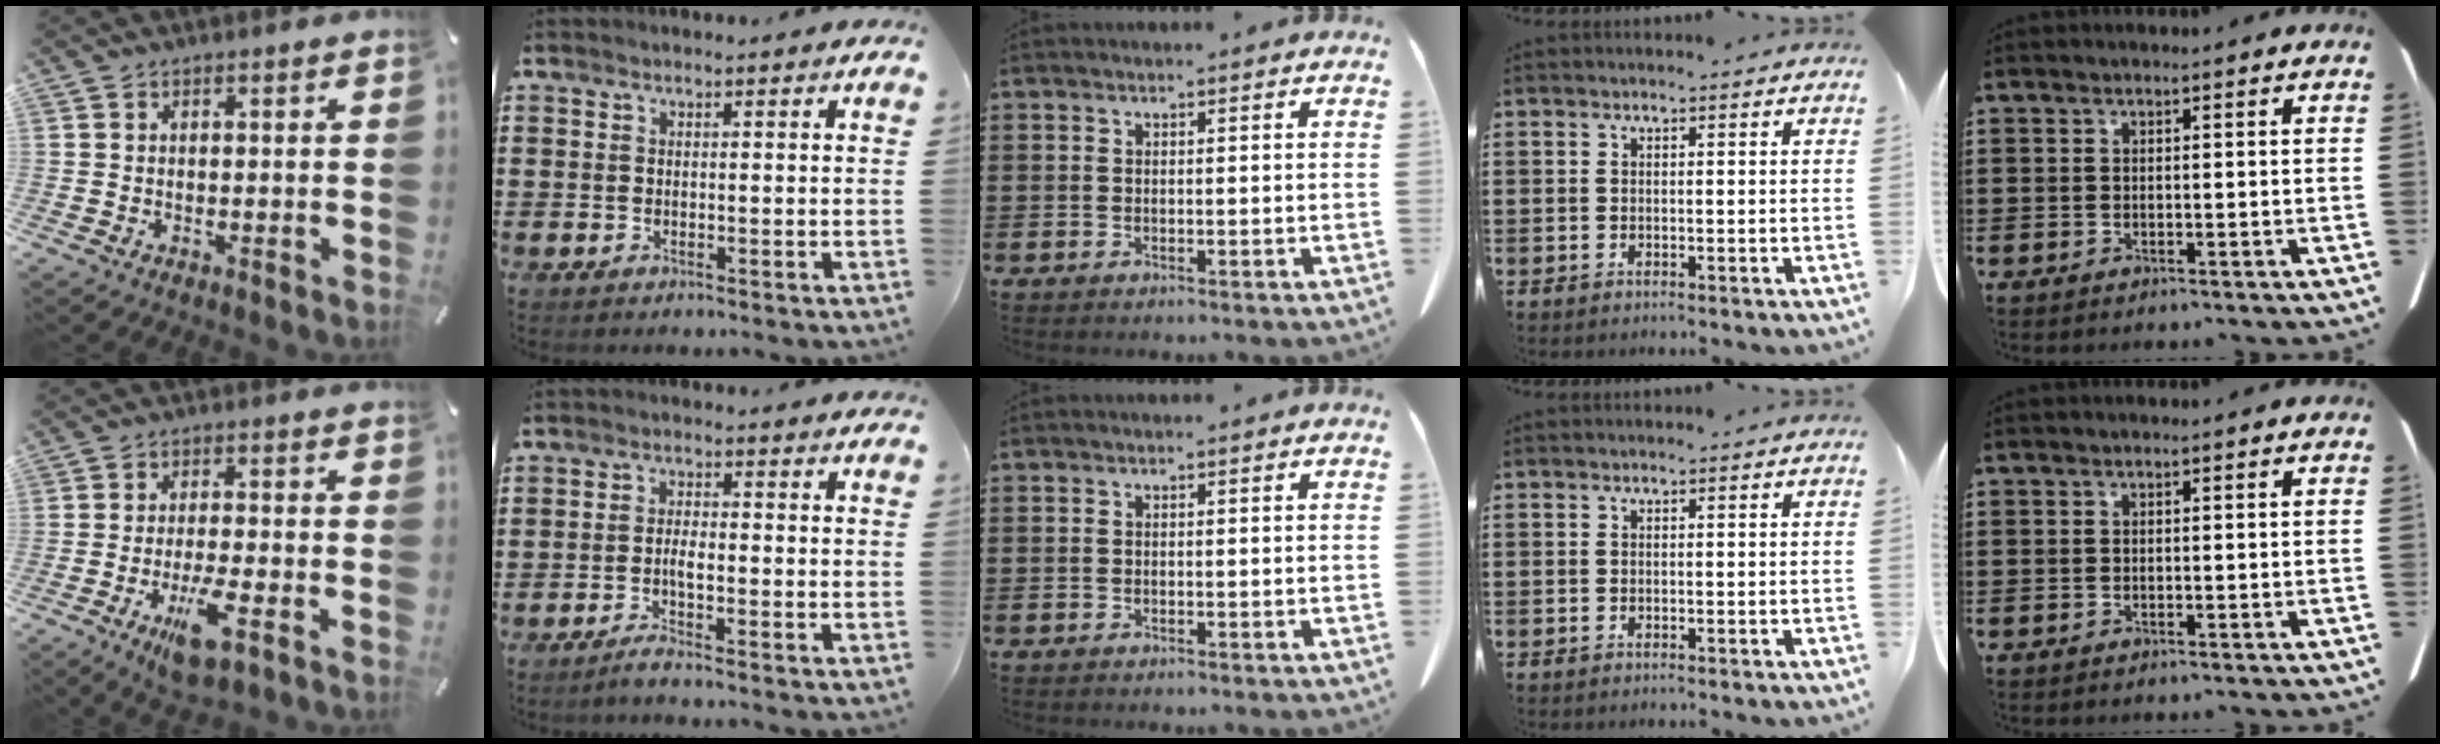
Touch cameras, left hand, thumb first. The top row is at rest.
{"thumb": {"total": 8.8, "force": [-4.1, 2.3, 7.4], "torque": [-0.145, 0.003, -0.071]}, "index": {"total": 2.8, "force": [-1.3, 0.4, 2.4], "torque": [-0.052, -0.002, -0.026]}}